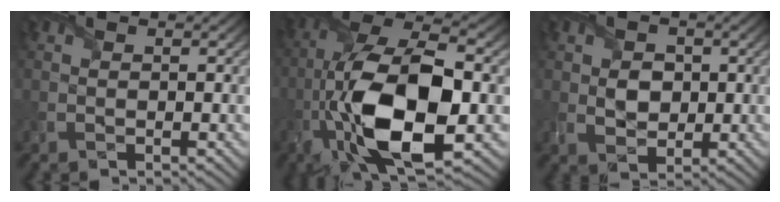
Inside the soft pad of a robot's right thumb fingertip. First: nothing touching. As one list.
[{"total": 16.2, "force": [-4.1, 7.1, 14.0], "torque": [-0.293, -0.007, -0.079]}, {"total": 3.4, "force": [0.2, 2.8, 2.0], "torque": [-0.047, -0.005, 0.000]}]